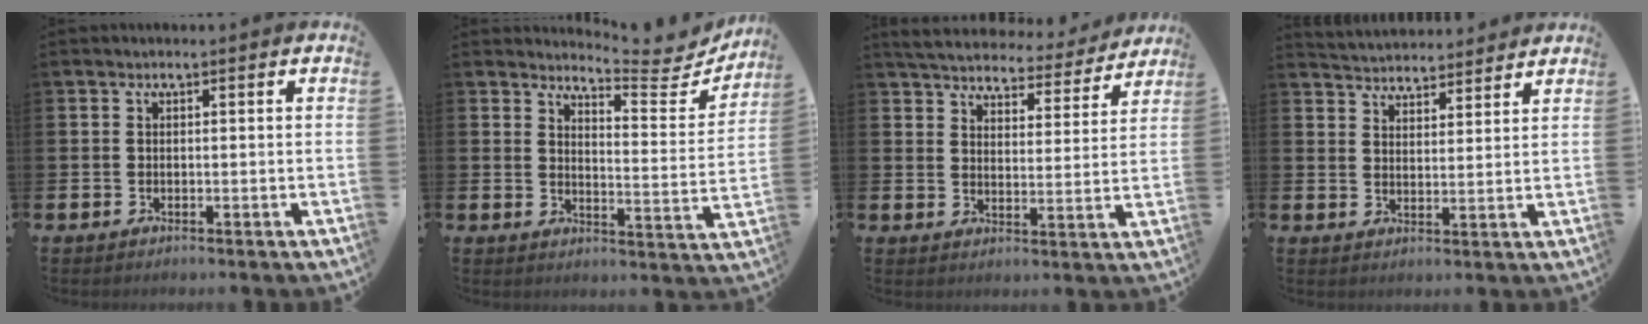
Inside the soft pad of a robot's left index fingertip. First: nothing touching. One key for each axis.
{"total": 5.6, "fx": 5.5, "fy": 0.6, "fz": 1.0, "tx": -0.019, "ty": -0.051, "tz": 0.089}
{"total": 5.2, "fx": 5.0, "fy": 1.2, "fz": 0.6, "tx": -0.029, "ty": -0.041, "tz": 0.083}
{"total": 4.4, "fx": 4.4, "fy": 0.7, "fz": -0.4, "tx": -0.015, "ty": -0.026, "tz": 0.081}